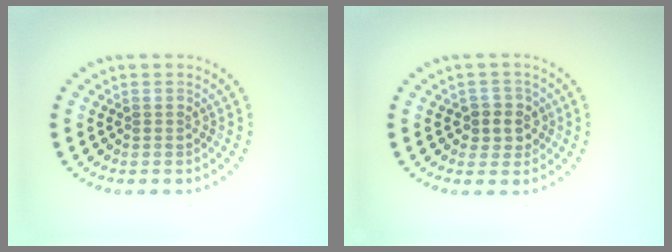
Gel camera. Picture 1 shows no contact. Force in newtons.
{"total": 2.4, "press": 2.2, "slide": 0.9}